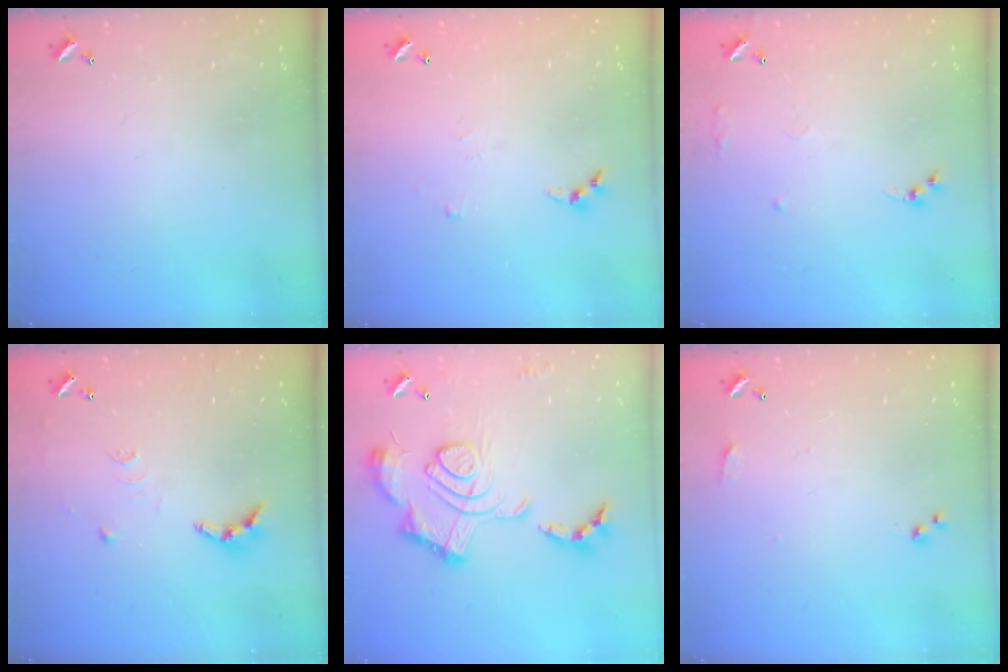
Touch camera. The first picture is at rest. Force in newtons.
{"total": 3.7, "press": 3.7, "slide": 0.5}
{"total": 7.5, "press": 7.4, "slide": 0.8}
{"total": 9.0, "press": 9.0, "slide": 0.5}
{"total": 2.4, "press": 1.9, "slide": 1.5}
{"total": 5.1, "press": 5.0, "slide": 0.7}